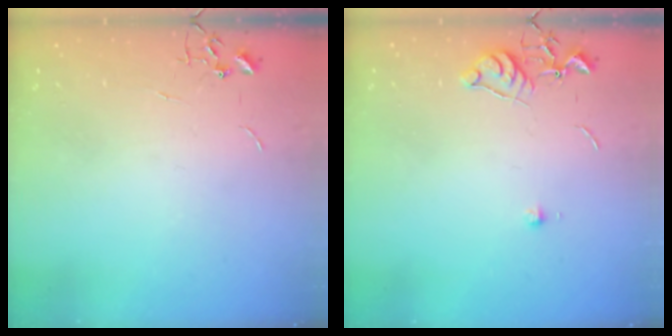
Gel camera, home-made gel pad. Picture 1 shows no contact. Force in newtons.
{"total": 6.6, "press": 6.5, "slide": 0.8}